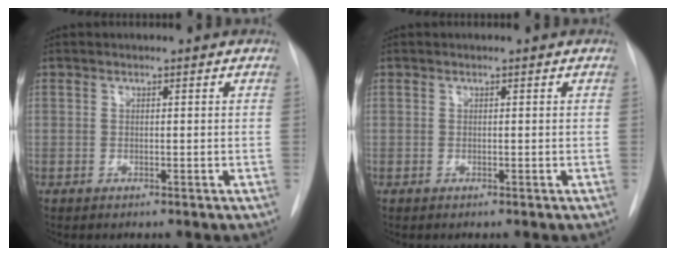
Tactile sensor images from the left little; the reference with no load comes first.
{"total": 0.0}